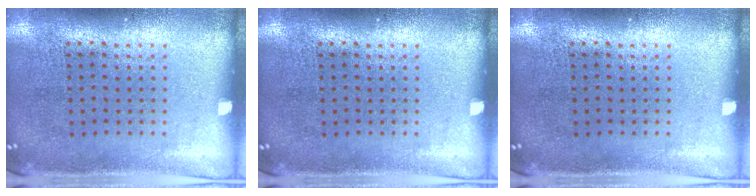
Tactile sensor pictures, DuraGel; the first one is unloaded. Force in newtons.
{"total": 0.0}
{"total": 0.0}